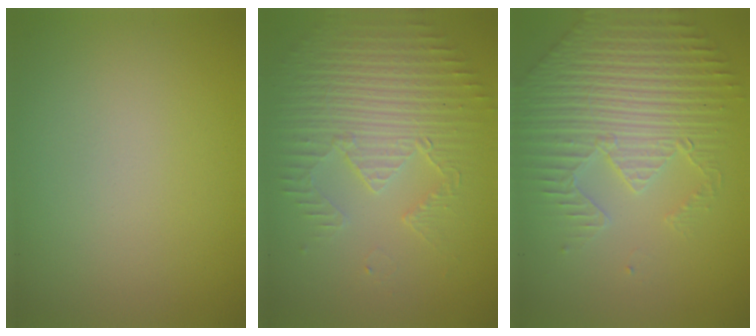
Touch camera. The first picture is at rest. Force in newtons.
{"total": 3.8, "press": 3.6, "slide": 1.2}
{"total": 5.6, "press": 4.9, "slide": 2.8}